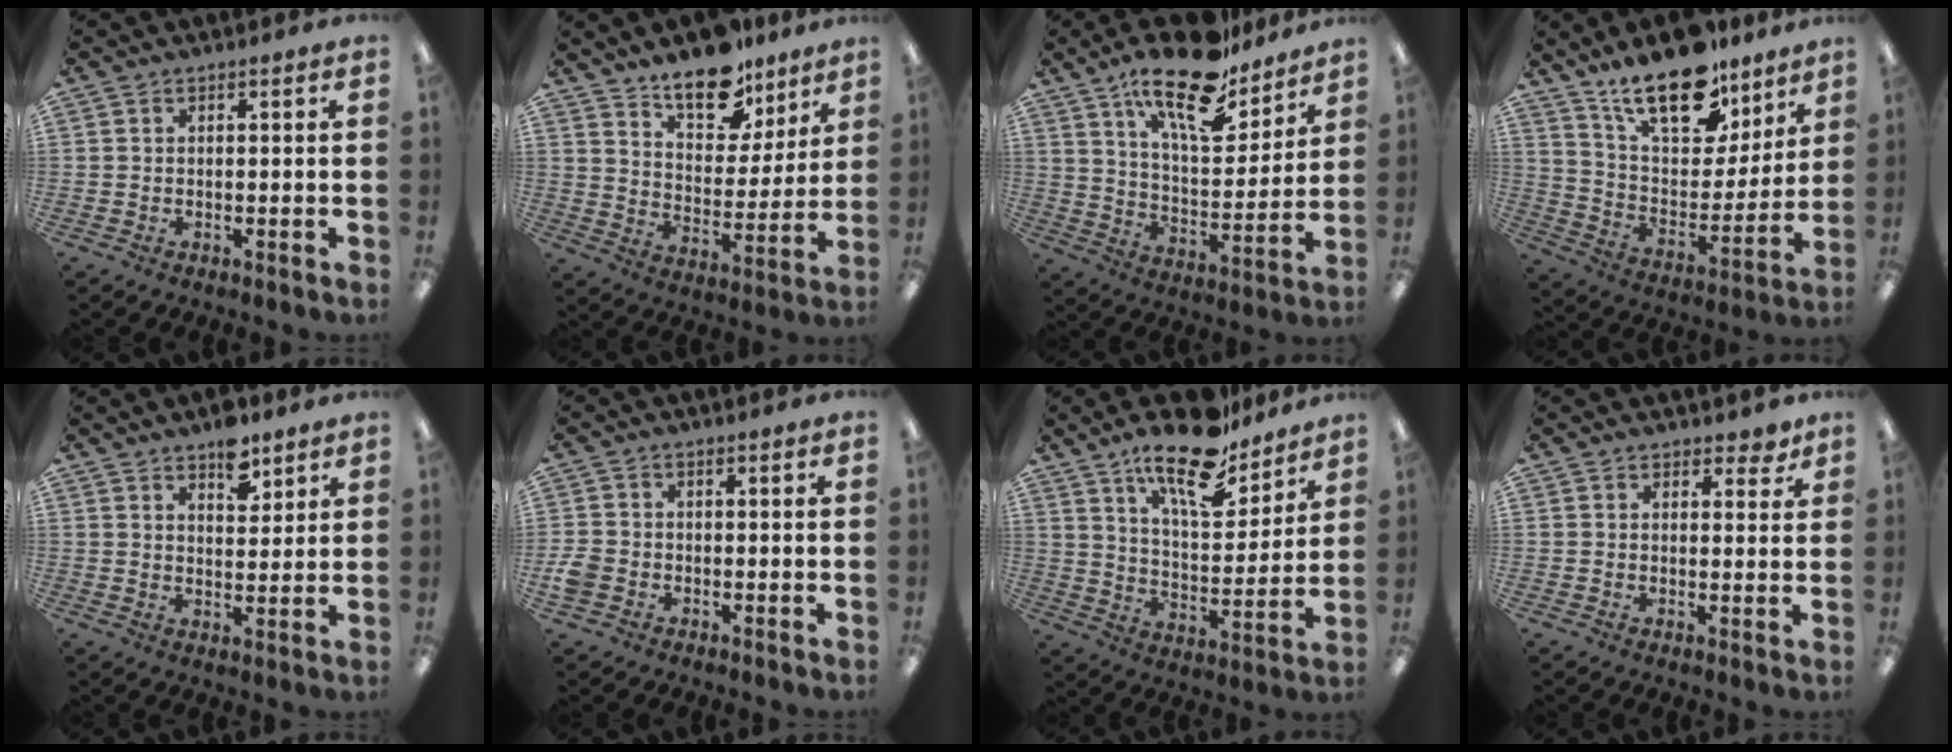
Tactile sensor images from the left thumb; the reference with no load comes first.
{"total": 14.1, "force": [11.2, 6.4, 5.5], "torque": [-0.077, -0.077, 0.202]}
{"total": 19.7, "force": [14.3, 7.2, 11.4], "torque": [-0.192, -0.083, 0.243]}
{"total": 21.0, "force": [15.2, 9.7, 10.9], "torque": [-0.182, -0.095, 0.268]}
{"total": 6.7, "force": [4.8, 3.5, 3.0], "torque": [-0.026, -0.028, 0.080]}
{"total": 3.9, "force": [-1.4, 3.1, 1.8], "torque": [-0.033, 0.008, -0.026]}
{"total": 17.7, "force": [13.5, 6.2, 9.6], "torque": [-0.161, -0.079, 0.229]}
{"total": 2.5, "force": [1.9, 1.5, 0.7], "torque": [0.000, -0.003, 0.032]}